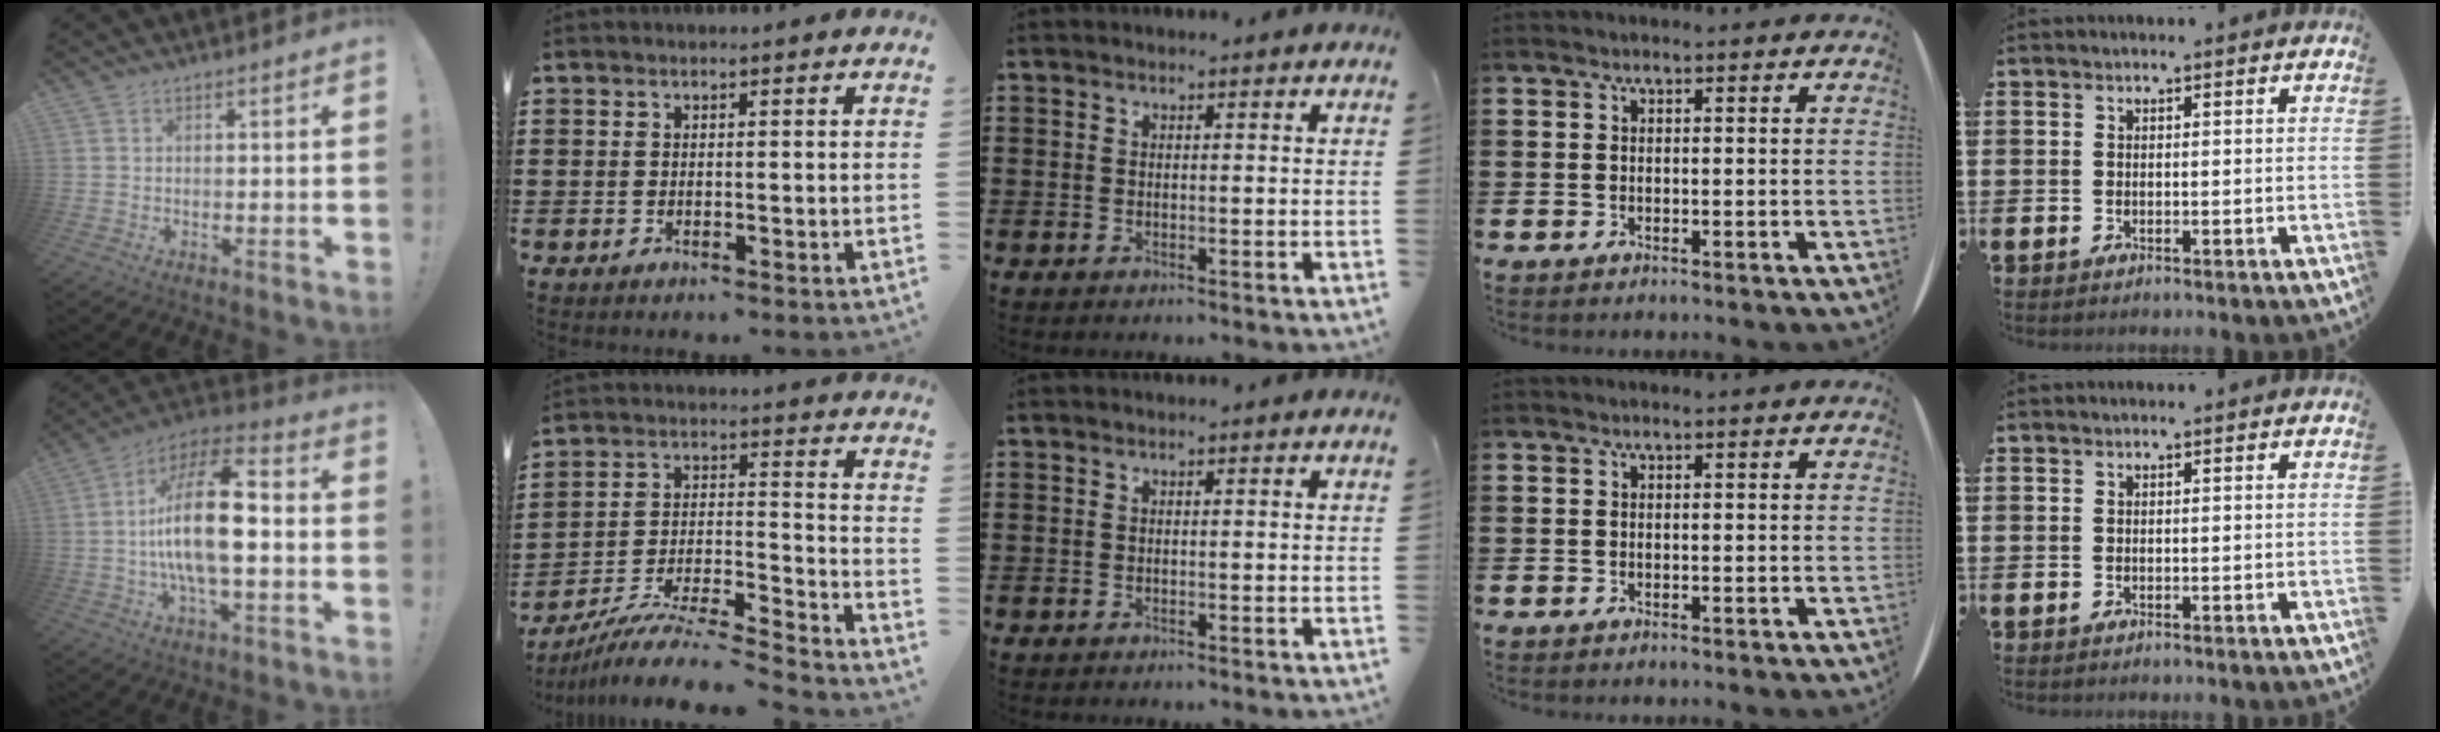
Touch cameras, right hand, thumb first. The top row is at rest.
{"thumb": {"total": 19.2, "force": [-1.3, 7.3, 17.7], "torque": [-0.327, 0.007, -0.027]}, "index": {"total": 8.4, "force": [-7.8, 0.2, 3.1], "torque": [-0.056, -0.004, -0.160]}}